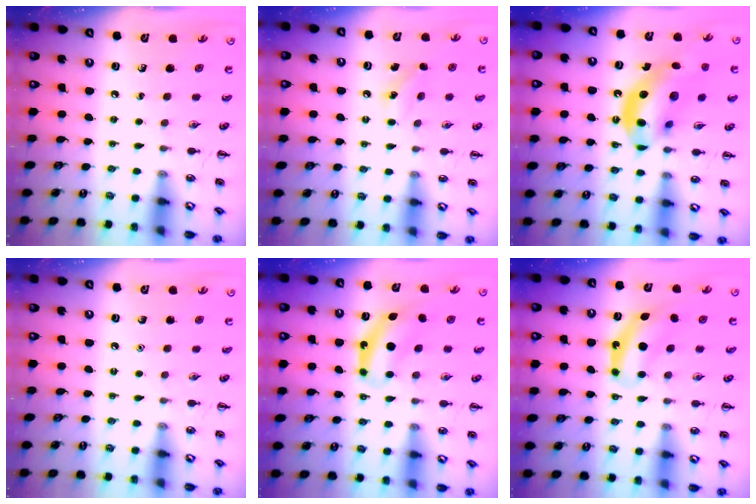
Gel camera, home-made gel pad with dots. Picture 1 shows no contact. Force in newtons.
{"total": 5.3, "press": 5.1, "slide": 1.2}
{"total": 15.5, "press": 14.9, "slide": 4.2}
{"total": 1.6, "press": 1.6, "slide": 0.1}
{"total": 7.3, "press": 7.3, "slide": 0.3}
{"total": 7.3, "press": 7.3, "slide": 0.3}